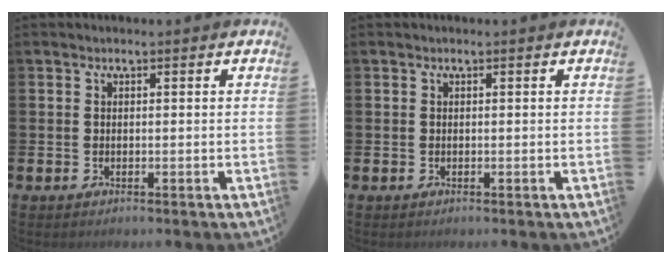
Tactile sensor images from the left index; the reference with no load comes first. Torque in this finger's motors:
{"motor_torque": [0.00, 0.00, 0.00, 0.00]}